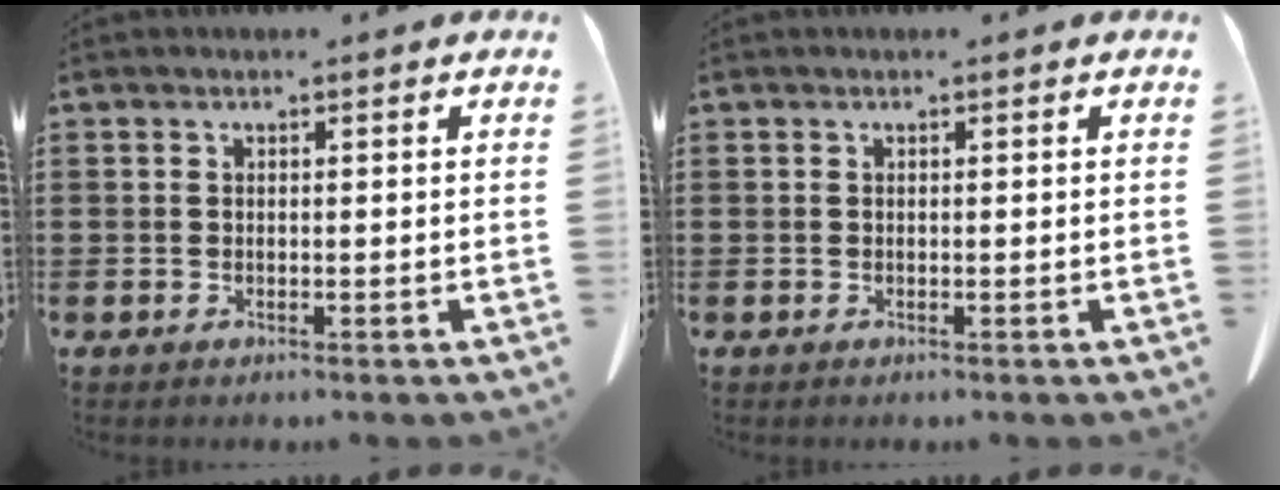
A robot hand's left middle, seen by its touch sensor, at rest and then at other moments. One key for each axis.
{"total": 0.0}